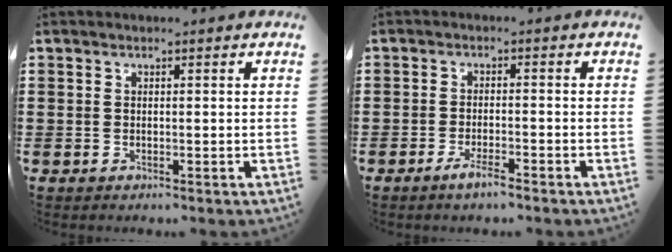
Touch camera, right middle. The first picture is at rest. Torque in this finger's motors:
{"motor_torque": [1.01, -0.45, 0.03, 0.07]}